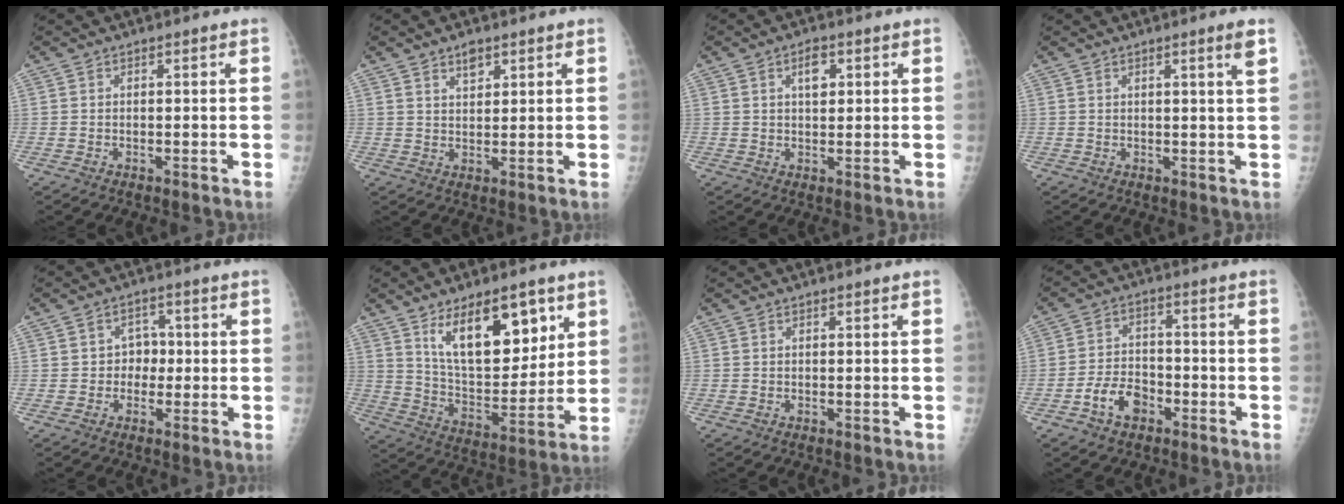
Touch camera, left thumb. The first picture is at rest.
{"total": 3.6, "force": [2.3, 1.8, 1.9], "torque": [-0.019, -0.016, 0.042]}
{"total": 4.0, "force": [1.6, 2.2, 2.9], "torque": [-0.035, -0.003, 0.024]}
{"total": 2.8, "force": [1.4, -0.5, 2.3], "torque": [-0.035, -0.011, 0.022]}
{"total": 4.3, "force": [-0.2, 3.8, 2.0], "torque": [0.003, 0.011, -0.012]}
{"total": 17.9, "force": [9.0, 8.5, 13.0], "torque": [-0.155, -0.052, 0.165]}
{"total": 0.0}
{"total": 7.2, "force": [-3.6, 4.8, 3.9], "torque": [-0.059, 0.030, -0.064]}